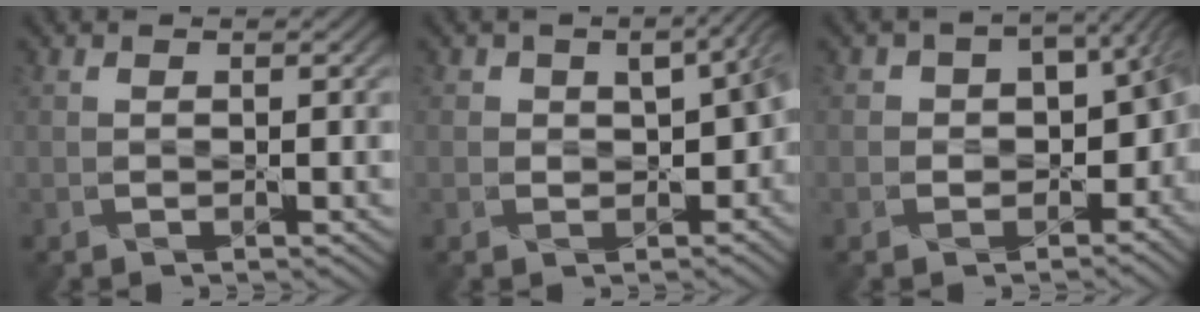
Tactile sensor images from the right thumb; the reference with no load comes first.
{"total": 6.5, "force": [0.0, 4.8, 4.5], "torque": [-0.039, -0.006, 0.004]}
{"total": 9.9, "force": [-0.5, 7.7, 6.1], "torque": [-0.062, -0.018, 0.011]}